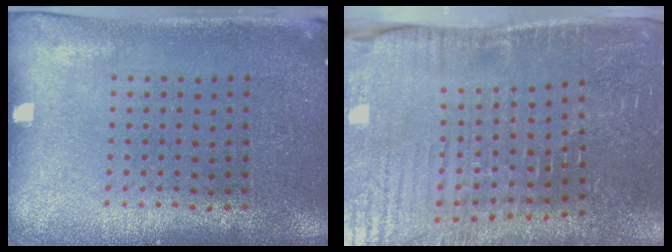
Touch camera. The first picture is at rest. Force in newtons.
{"total": 4.4, "press": 4.4, "slide": 0.5}